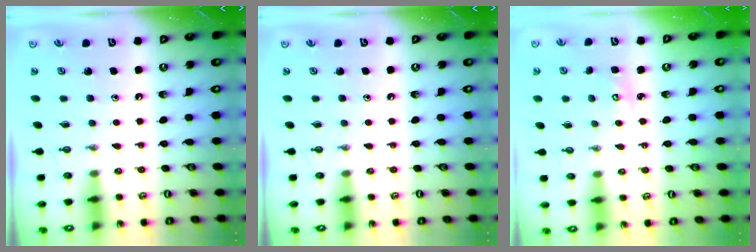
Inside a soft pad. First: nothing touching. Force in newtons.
{"total": 0.0}
{"total": 2.7, "press": 2.7, "slide": 0.3}